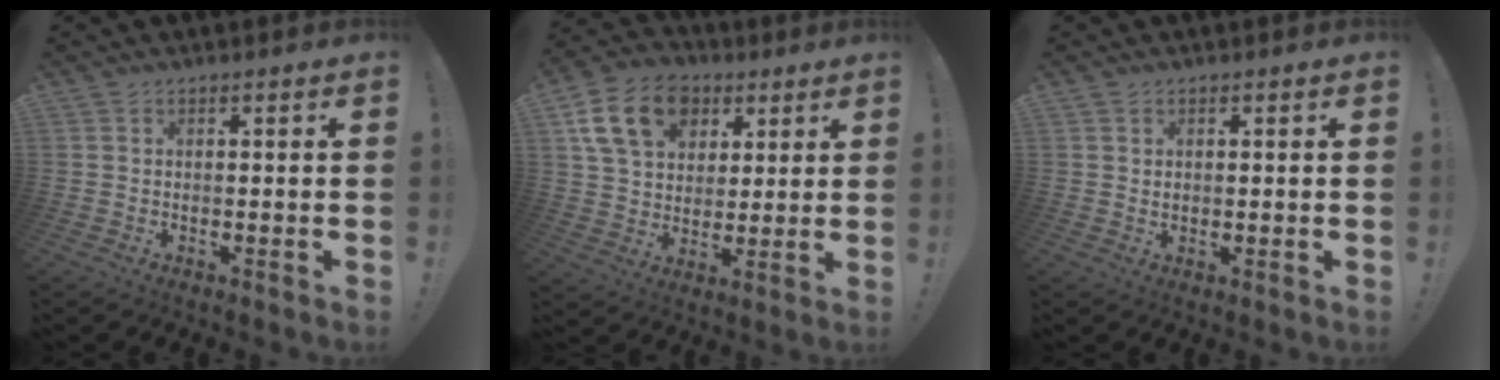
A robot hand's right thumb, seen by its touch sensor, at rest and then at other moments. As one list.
[{"total": 17.4, "force": [7.6, 12.6, 9.3], "torque": [-0.148, -0.022, 0.147]}, {"total": 1.0, "force": [0.5, 0.8, 0.3], "torque": [0.001, -0.002, 0.008]}]